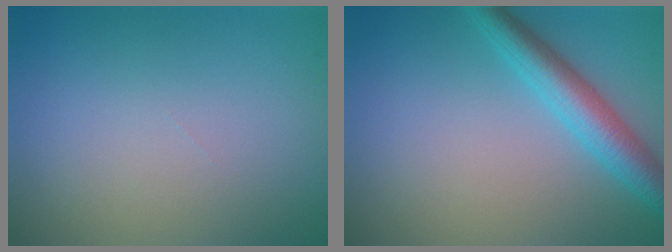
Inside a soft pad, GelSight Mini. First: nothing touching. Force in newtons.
{"total": 4.2, "press": 4.2, "slide": 0.1}